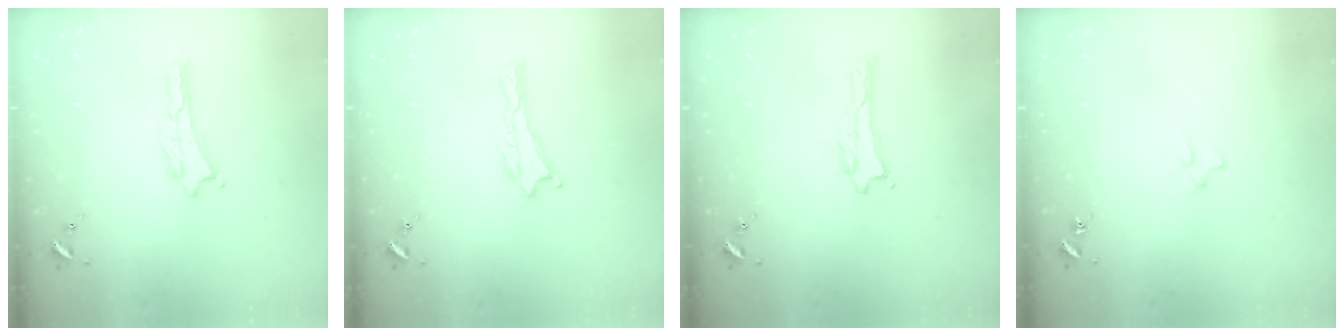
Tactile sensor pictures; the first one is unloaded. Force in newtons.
{"total": 0.0}
{"total": 0.6, "press": 0.6, "slide": 0.1}
{"total": 1.9, "press": 1.9, "slide": 0.2}